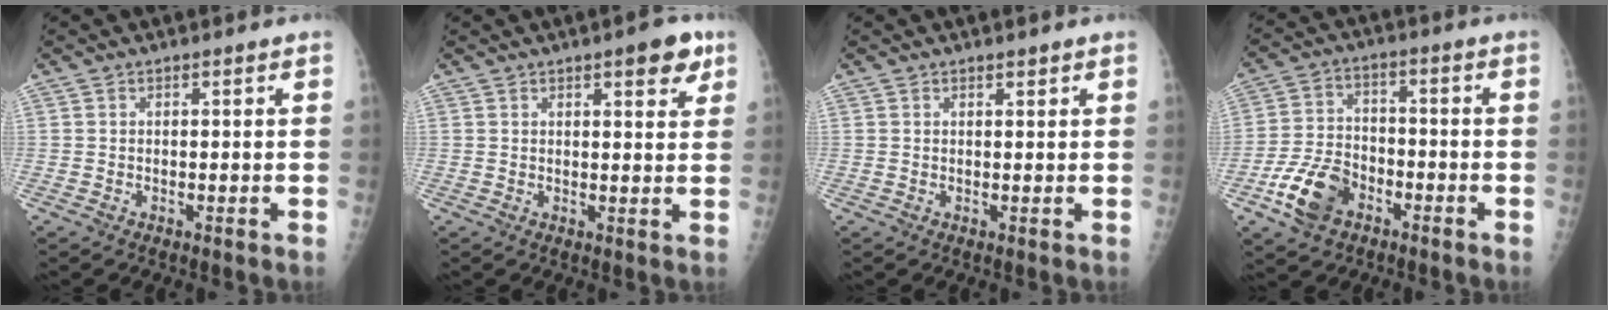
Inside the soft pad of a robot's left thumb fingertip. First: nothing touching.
{"total": 5.5, "force": [3.1, 1.9, 4.2], "torque": [-0.037, -0.011, 0.034]}
{"total": 0.8, "force": [0.6, 0.2, 0.4], "torque": [-0.005, -0.005, 0.011]}
{"total": 10.3, "force": [-5.2, 6.7, 5.9], "torque": [-0.104, 0.023, -0.097]}